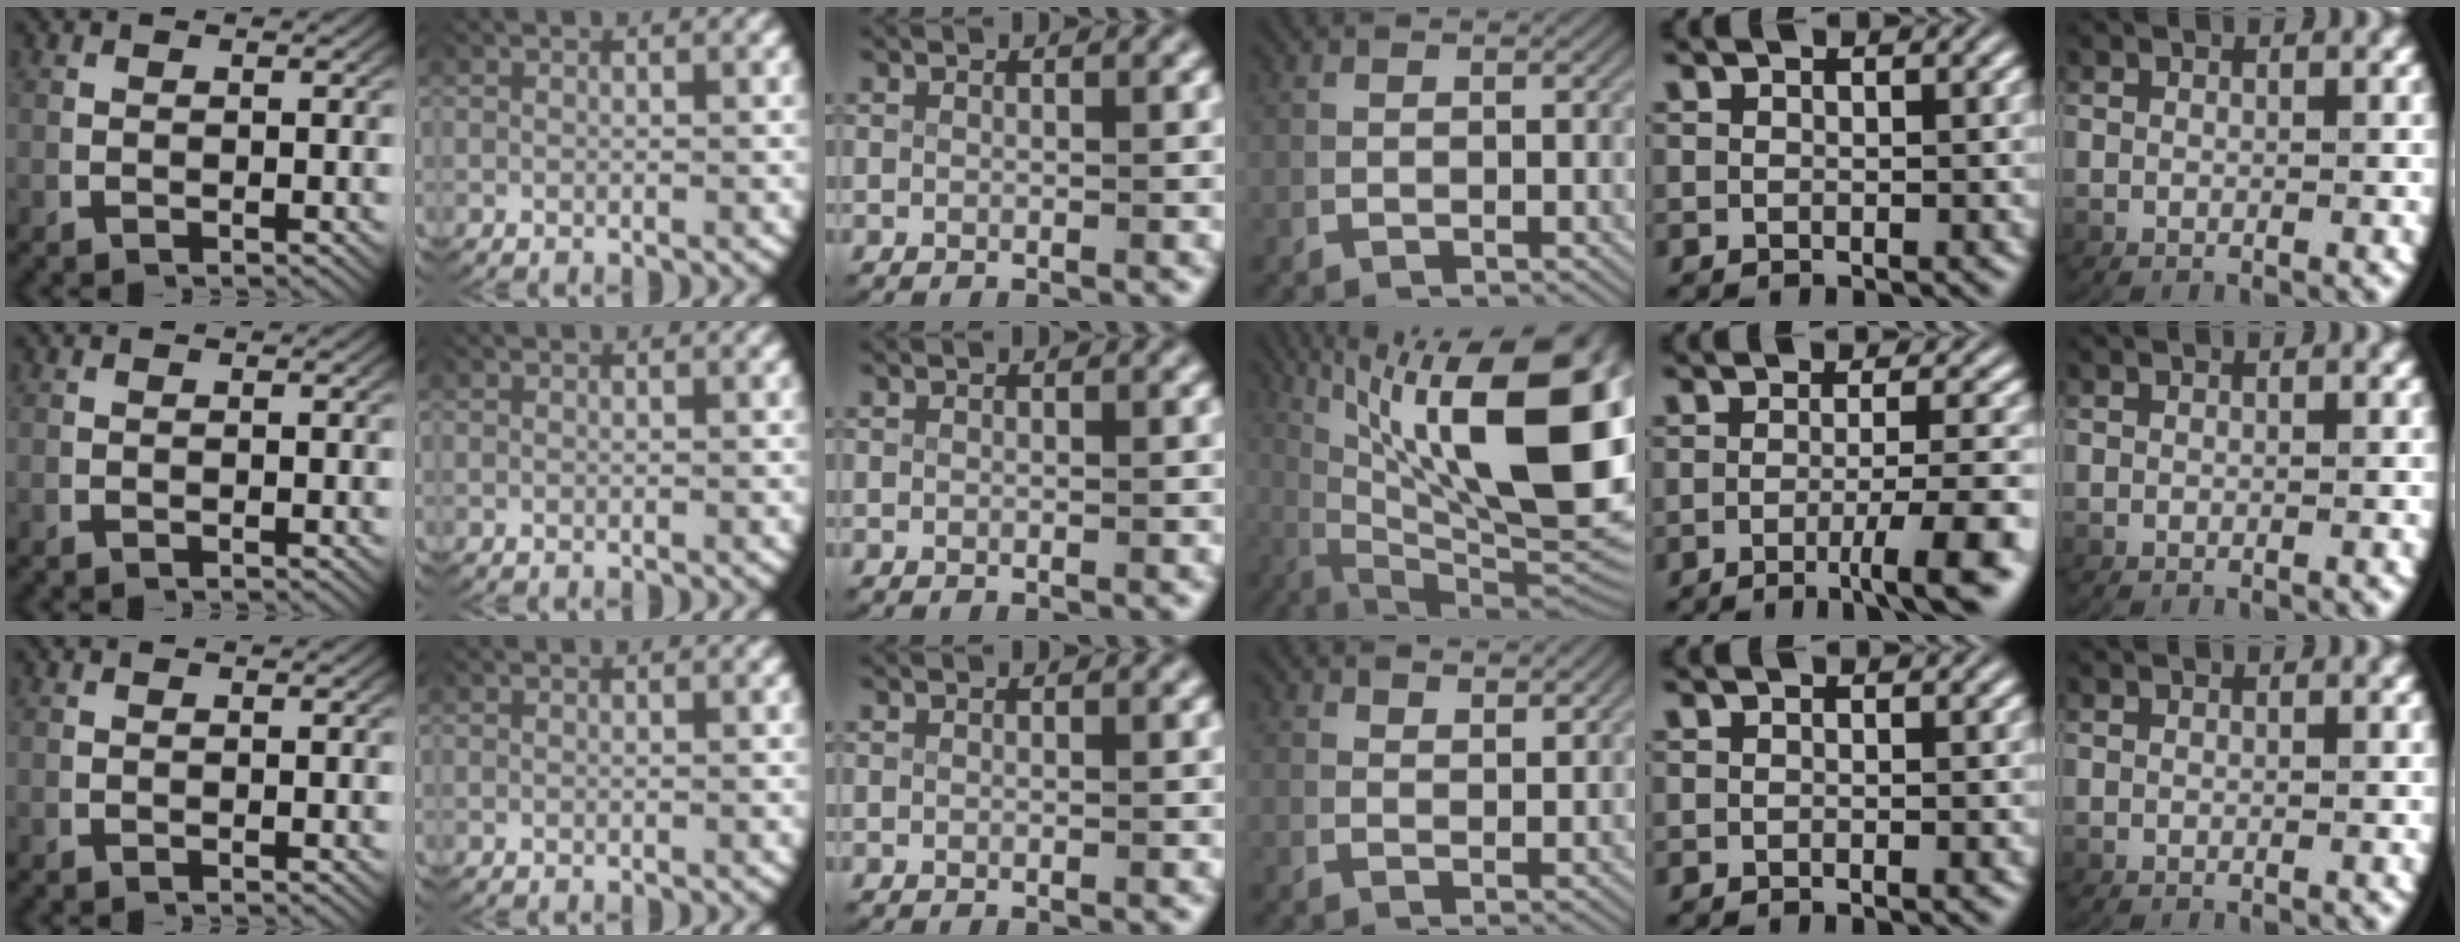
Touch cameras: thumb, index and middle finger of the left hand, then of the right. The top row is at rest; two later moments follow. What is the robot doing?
{"motion": "lift_and_place", "object": "plastic wrap"}